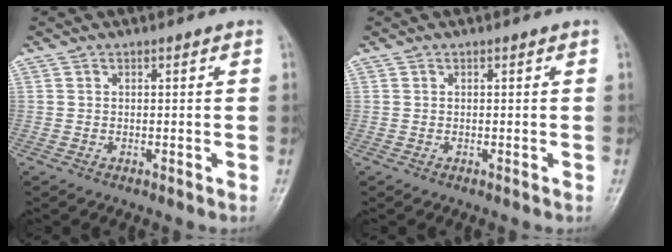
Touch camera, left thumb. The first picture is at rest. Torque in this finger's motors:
{"motor_torque": [0.01, 0.01, -0.04, -0.04, 0.00]}